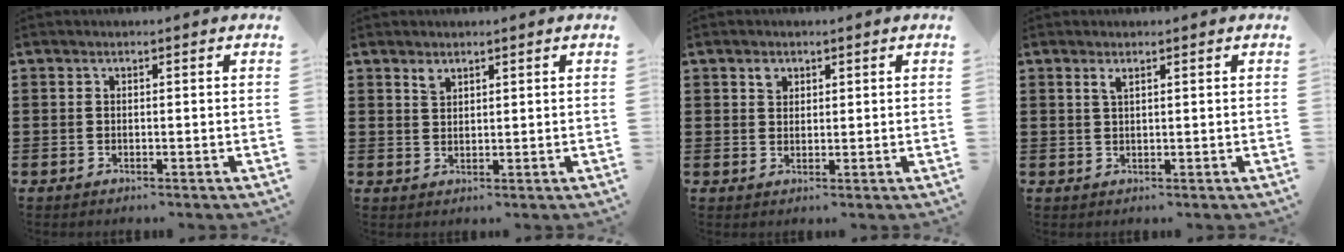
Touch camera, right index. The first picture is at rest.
{"total": 1.7, "force": [1.4, 0.8, 0.5], "torque": [-0.004, -0.001, 0.025]}
{"total": 1.7, "force": [1.1, 1.2, 0.5], "torque": [-0.006, 0.000, 0.020]}
{"total": 1.4, "force": [0.8, 0.3, 1.1], "torque": [-0.023, 0.003, 0.013]}